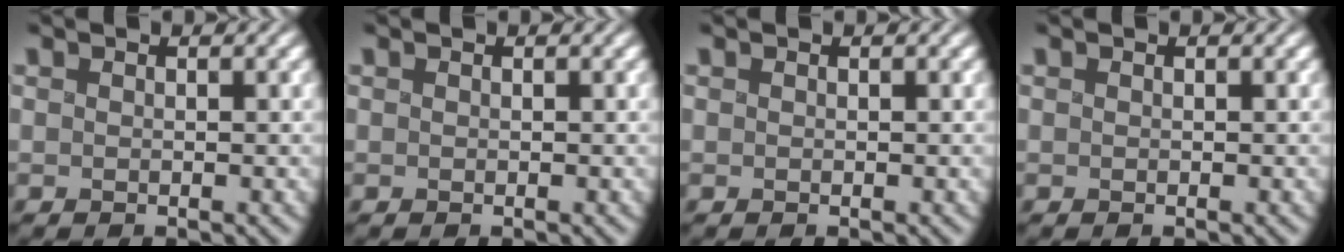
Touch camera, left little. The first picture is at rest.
{"total": 0.0}
{"total": 0.0}
{"total": 0.0}